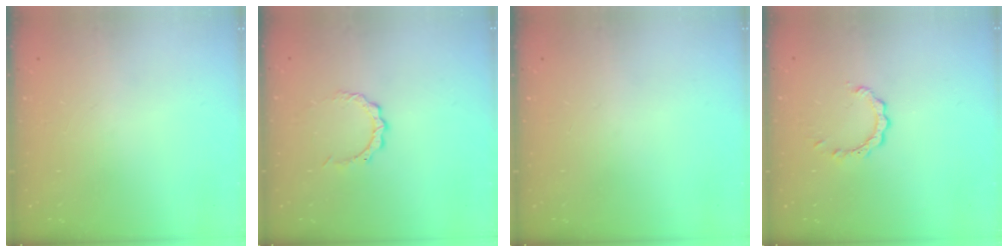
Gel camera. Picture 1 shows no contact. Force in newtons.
{"total": 3.0, "press": 3.0, "slide": 0.2}
{"total": 0.0}
{"total": 3.0, "press": 3.0, "slide": 0.1}